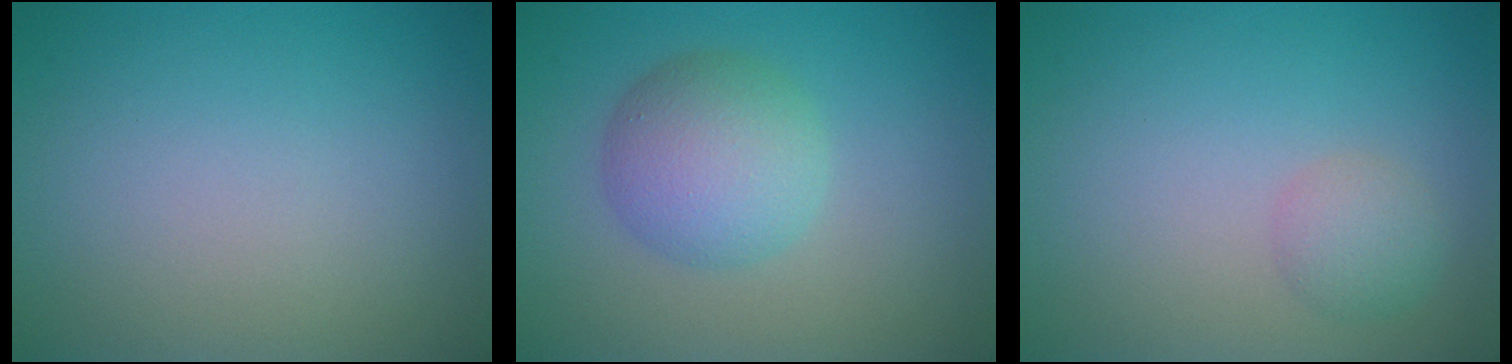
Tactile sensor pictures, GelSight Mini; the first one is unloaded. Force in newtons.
{"total": 4.7, "press": 4.7, "slide": 0.2}
{"total": 1.9, "press": 1.8, "slide": 0.1}